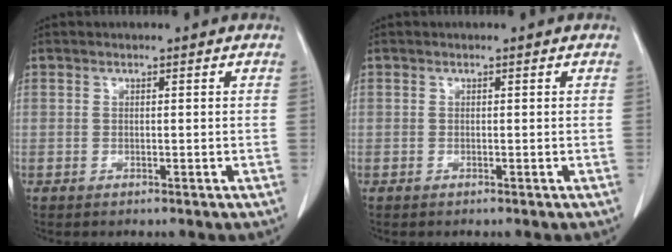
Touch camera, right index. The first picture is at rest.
{"total": 0.0}